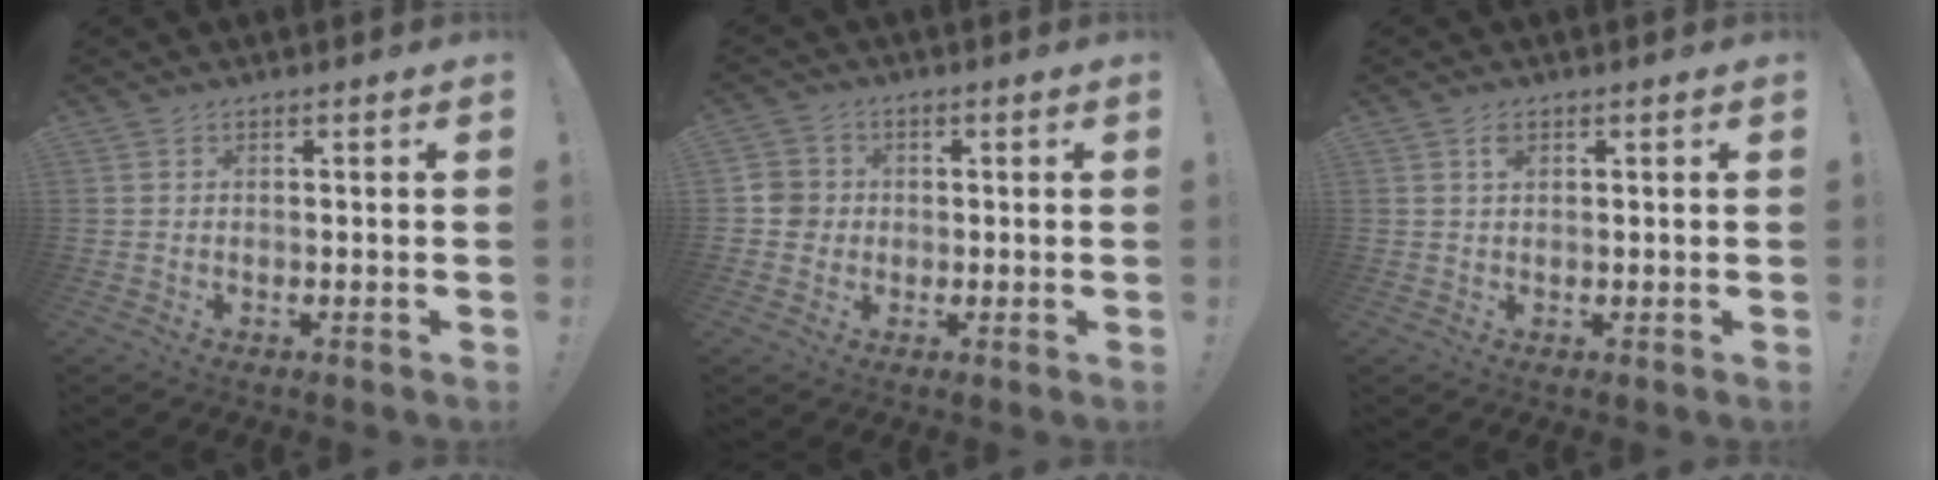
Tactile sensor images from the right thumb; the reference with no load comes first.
{"total": 5.1, "force": [-0.3, 4.9, 1.1], "torque": [-0.028, 0.010, -0.004]}
{"total": 1.9, "force": [0.9, 1.0, 1.3], "torque": [-0.013, -0.004, 0.012]}